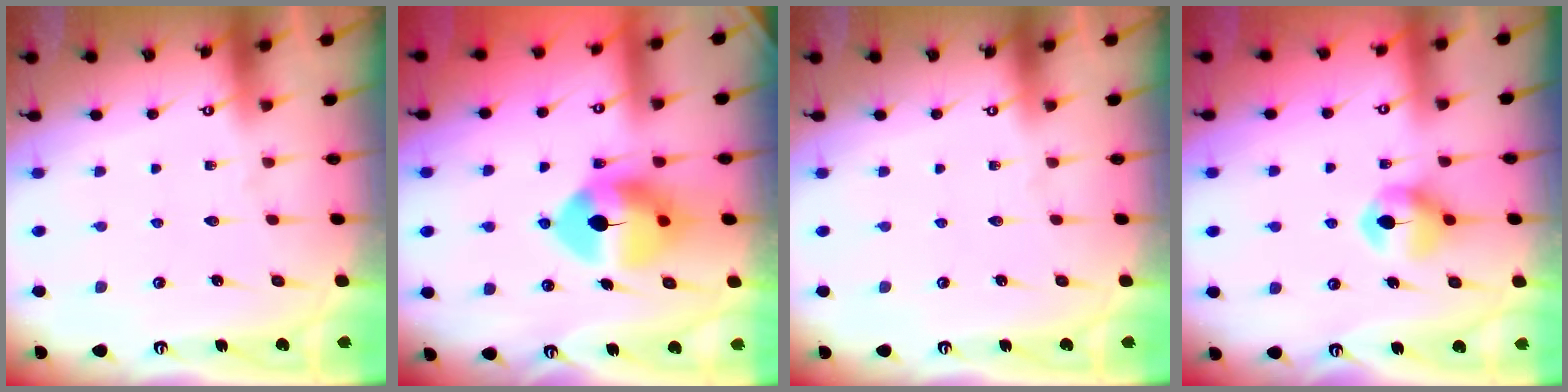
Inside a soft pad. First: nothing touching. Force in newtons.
{"total": 11.1, "press": 10.9, "slide": 1.8}
{"total": 0.0}
{"total": 7.3, "press": 7.3, "slide": 0.4}